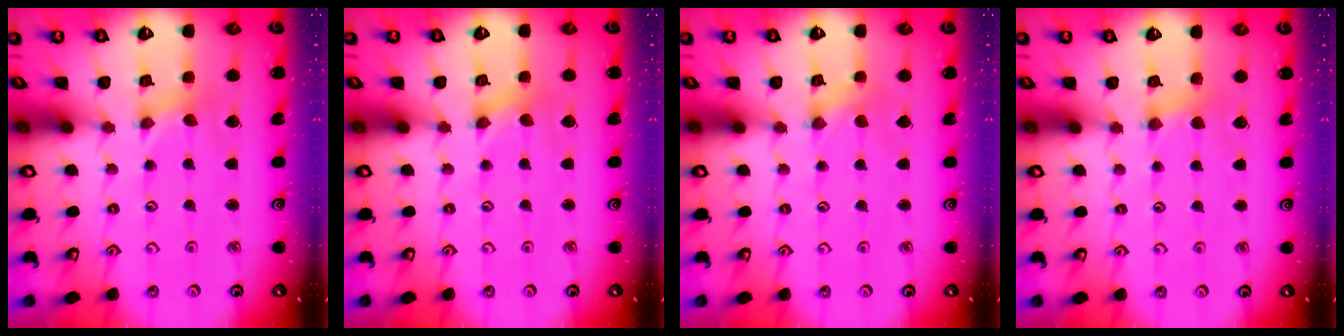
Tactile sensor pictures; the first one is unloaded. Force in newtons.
{"total": 0.6, "press": 0.6, "slide": 0.2}
{"total": 0.0}
{"total": 3.8, "press": 3.8, "slide": 0.5}